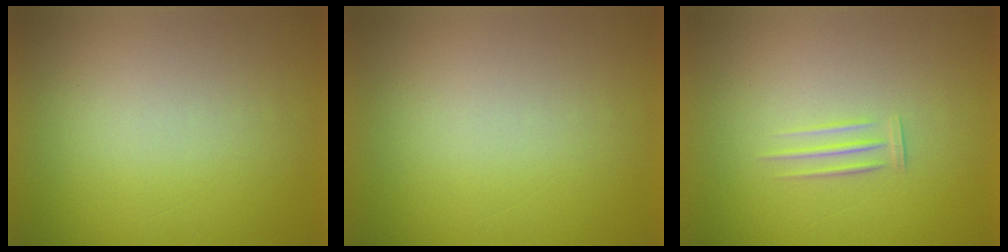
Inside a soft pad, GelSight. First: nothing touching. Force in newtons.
{"total": 0.0}
{"total": 1.6}